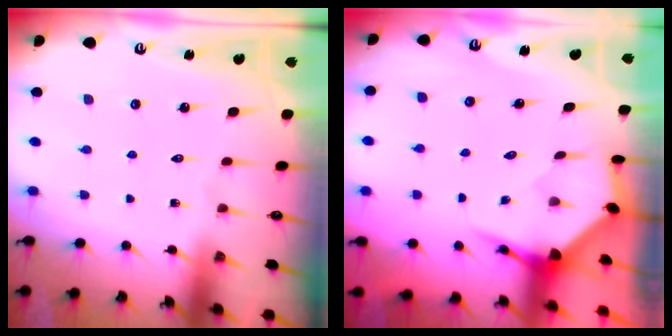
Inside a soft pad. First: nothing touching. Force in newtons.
{"total": 4.0, "press": 4.0, "slide": 0.4}